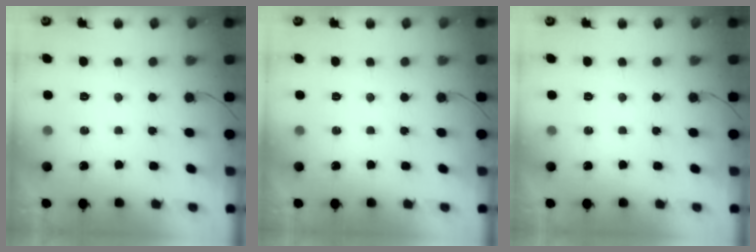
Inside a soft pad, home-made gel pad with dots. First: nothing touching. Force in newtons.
{"total": 0.0}
{"total": 0.0}